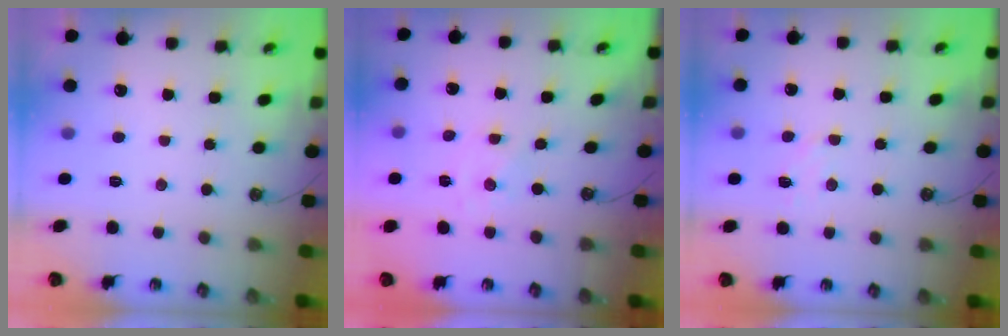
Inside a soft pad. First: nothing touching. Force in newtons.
{"total": 0.0}
{"total": 5.8, "press": 5.8, "slide": 0.7}